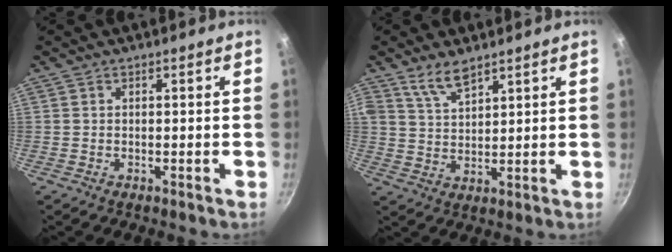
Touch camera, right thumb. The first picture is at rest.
{"total": 5.5, "force": [4.2, 2.1, 2.9], "torque": [-0.050, -0.025, 0.087]}